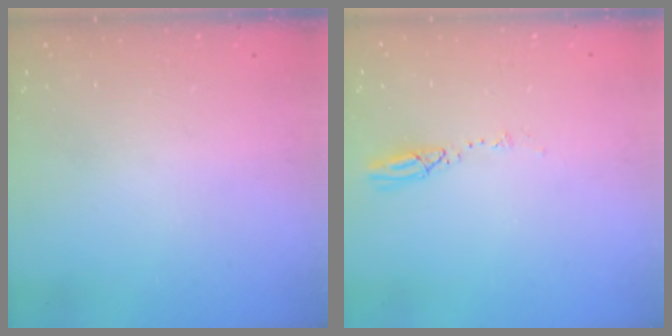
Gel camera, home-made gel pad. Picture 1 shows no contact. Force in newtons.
{"total": 3.9, "press": 3.8, "slide": 0.4}